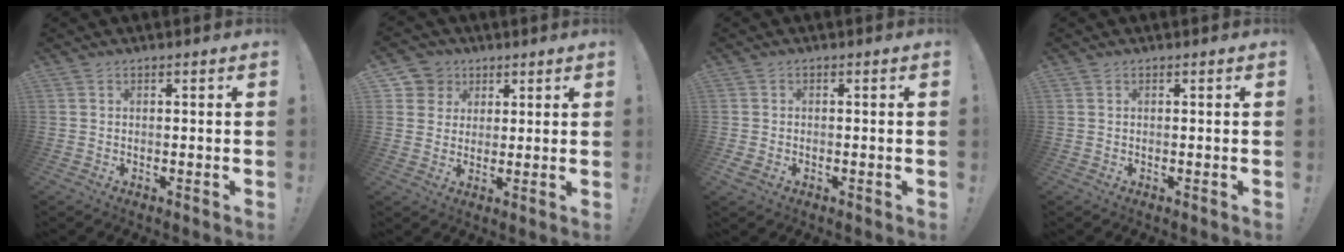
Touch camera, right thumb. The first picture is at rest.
{"total": 6.5, "force": [2.6, 5.9, 0.7], "torque": [-0.013, -0.018, 0.052]}
{"total": 1.9, "force": [-0.6, 1.3, 1.2], "torque": [-0.020, 0.004, -0.010]}
{"total": 0.0}